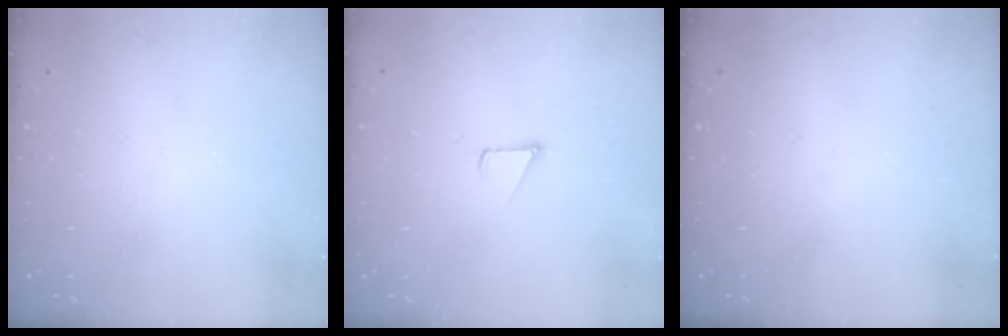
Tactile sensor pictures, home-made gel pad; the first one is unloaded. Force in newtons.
{"total": 2.8, "press": 2.8, "slide": 0.2}
{"total": 0.0}